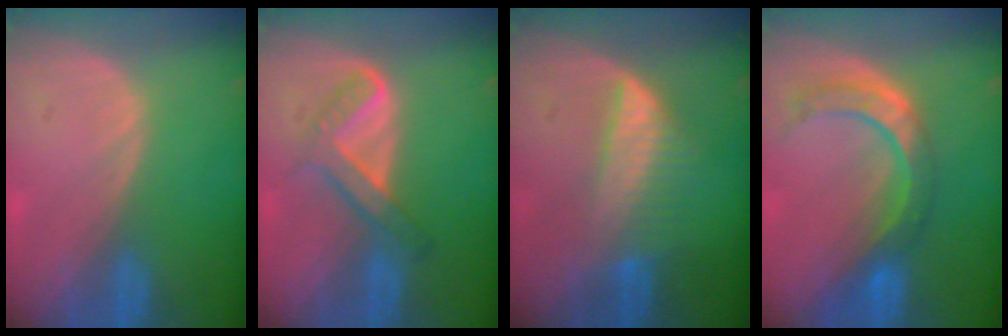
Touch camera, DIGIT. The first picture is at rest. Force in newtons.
{"total": 5.3, "press": 5.1, "slide": 1.5}
{"total": 6.4, "press": 5.9, "slide": 2.5}
{"total": 8.4, "press": 7.2, "slide": 4.4}